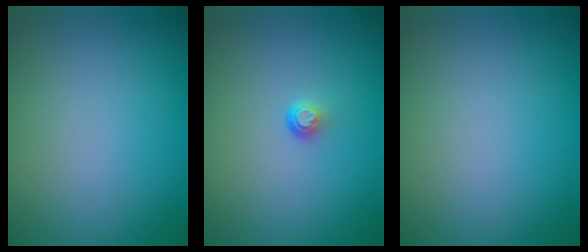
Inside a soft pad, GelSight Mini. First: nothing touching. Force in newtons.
{"total": 0.9, "press": 0.5, "slide": 0.7}
{"total": 0.0}